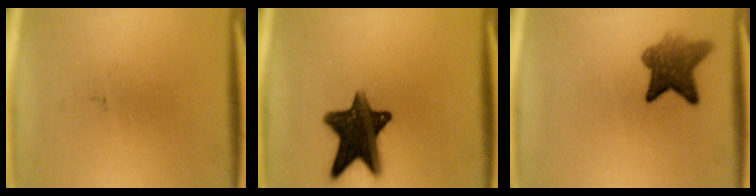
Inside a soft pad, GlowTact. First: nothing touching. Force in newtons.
{"total": 14.0}
{"total": 6.8}